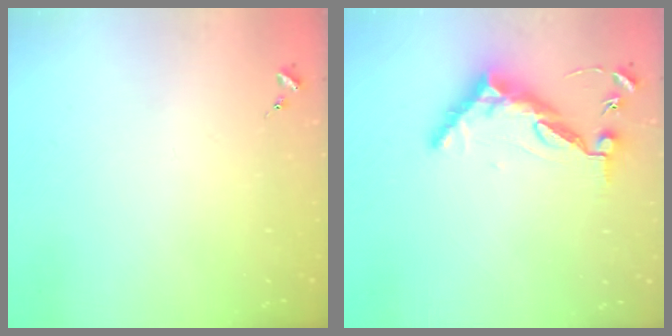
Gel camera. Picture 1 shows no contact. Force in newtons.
{"total": 10.3, "press": 10.2, "slide": 1.0}